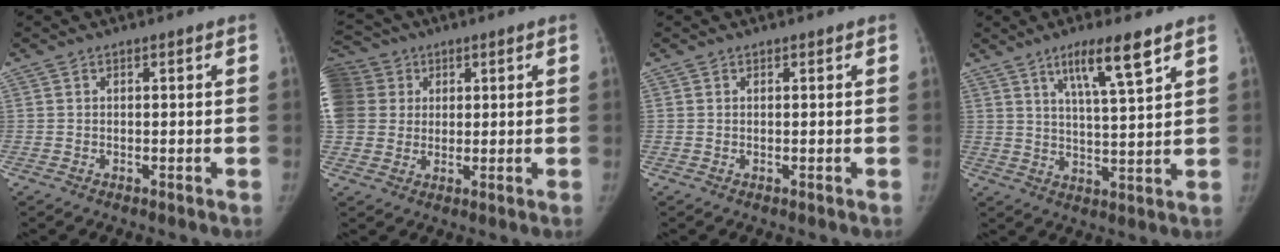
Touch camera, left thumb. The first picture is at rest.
{"total": 17.7, "force": [5.1, 15.3, 7.3], "torque": [-0.197, 0.052, 0.104]}
{"total": 0.0}
{"total": 9.3, "force": [5.6, 1.0, 7.3], "torque": [-0.124, -0.031, 0.099]}